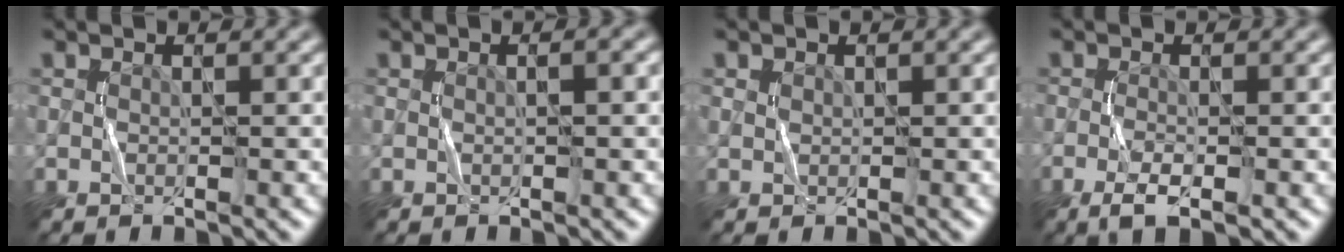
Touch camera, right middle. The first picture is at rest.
{"total": 1.3, "force": [0.4, 0.3, 1.2], "torque": [-0.018, 0.000, 0.000]}
{"total": 0.5, "force": [0.3, 0.4, 0.1], "torque": [-0.001, -0.001, 0.008]}
{"total": 2.6, "force": [-1.4, 0.6, 2.1], "torque": [-0.044, -0.001, -0.029]}